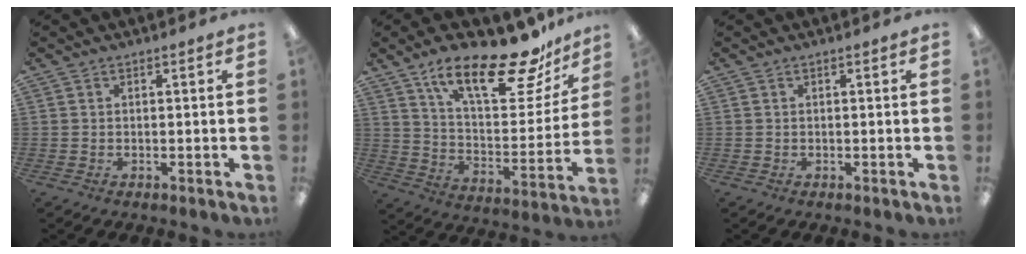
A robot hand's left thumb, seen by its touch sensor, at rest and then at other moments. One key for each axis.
{"total": 22.9, "fx": 16.5, "fy": 7.3, "fz": 14.1, "tx": -0.216, "ty": -0.105, "tz": 0.273}
{"total": 0.0}